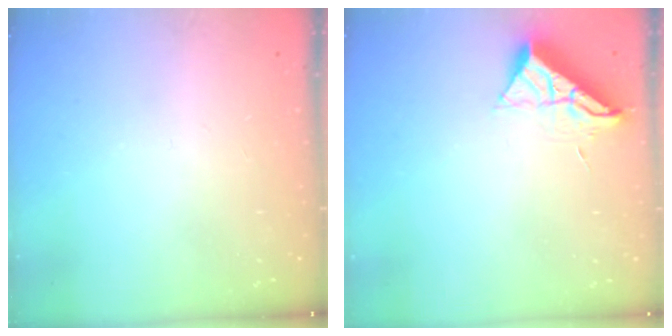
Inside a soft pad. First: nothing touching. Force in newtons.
{"total": 10.2, "press": 10.2, "slide": 0.5}